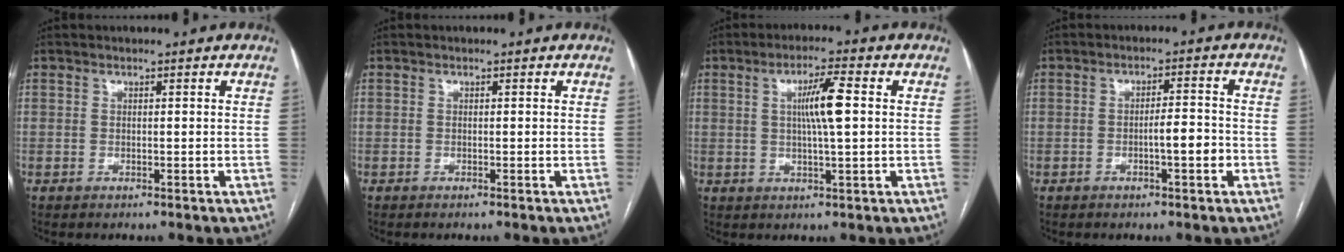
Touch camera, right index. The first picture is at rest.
{"total": 0.0}
{"total": 6.4, "force": [1.0, 0.3, 6.4], "torque": [-0.110, 0.004, 0.016]}
{"total": 4.2, "force": [-1.4, 0.6, 3.8], "torque": [-0.057, 0.006, -0.022]}